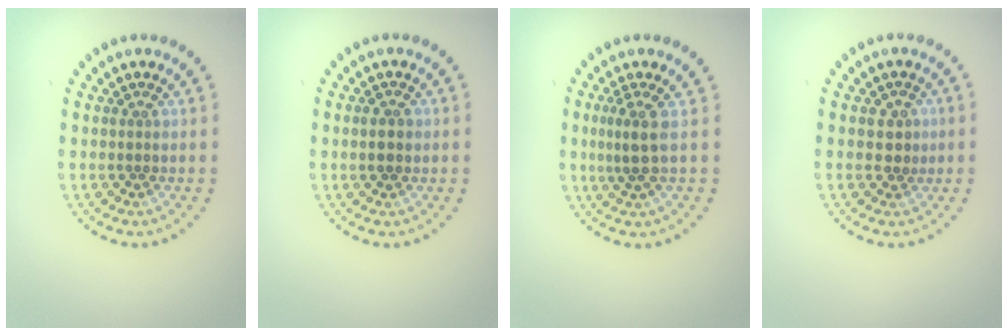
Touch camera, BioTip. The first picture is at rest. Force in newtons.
{"total": 1.2, "press": 1.2, "slide": 0.1}
{"total": 2.3, "press": 1.4, "slide": 1.8}
{"total": 1.7, "press": 1.5, "slide": 0.7}